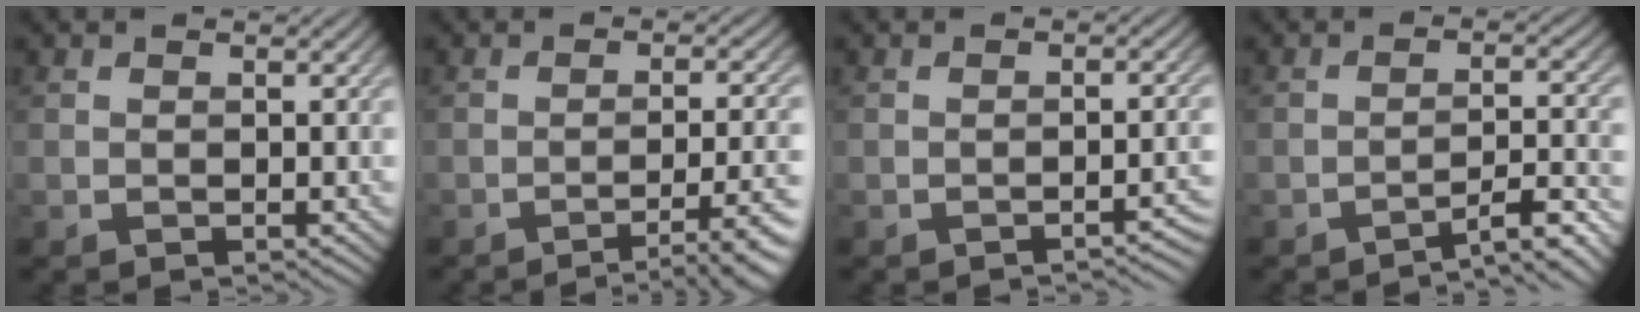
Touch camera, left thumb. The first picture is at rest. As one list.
[{"total": 7.9, "force": [-4.6, 1.8, 6.2], "torque": [-0.087, 0.007, -0.060]}, {"total": 2.9, "force": [-1.8, 0.5, 2.2], "torque": [-0.022, 0.010, -0.032]}, {"total": 5.3, "force": [-4.1, 0.7, 3.3], "torque": [-0.040, 0.018, -0.069]}]